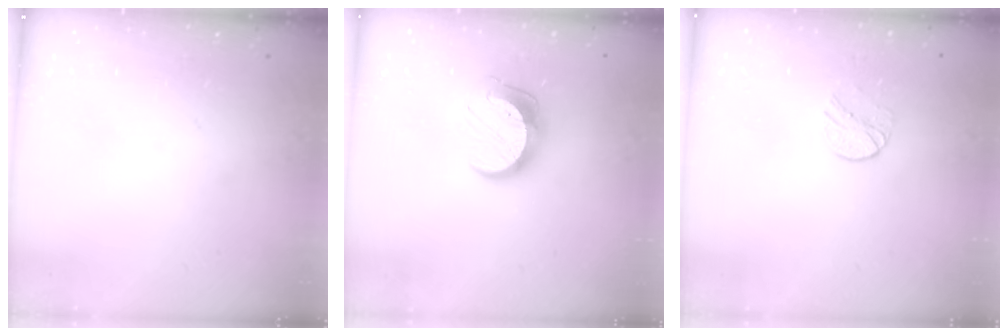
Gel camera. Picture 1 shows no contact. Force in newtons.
{"total": 10.7, "press": 10.7, "slide": 0.7}
{"total": 6.6, "press": 6.6, "slide": 0.7}